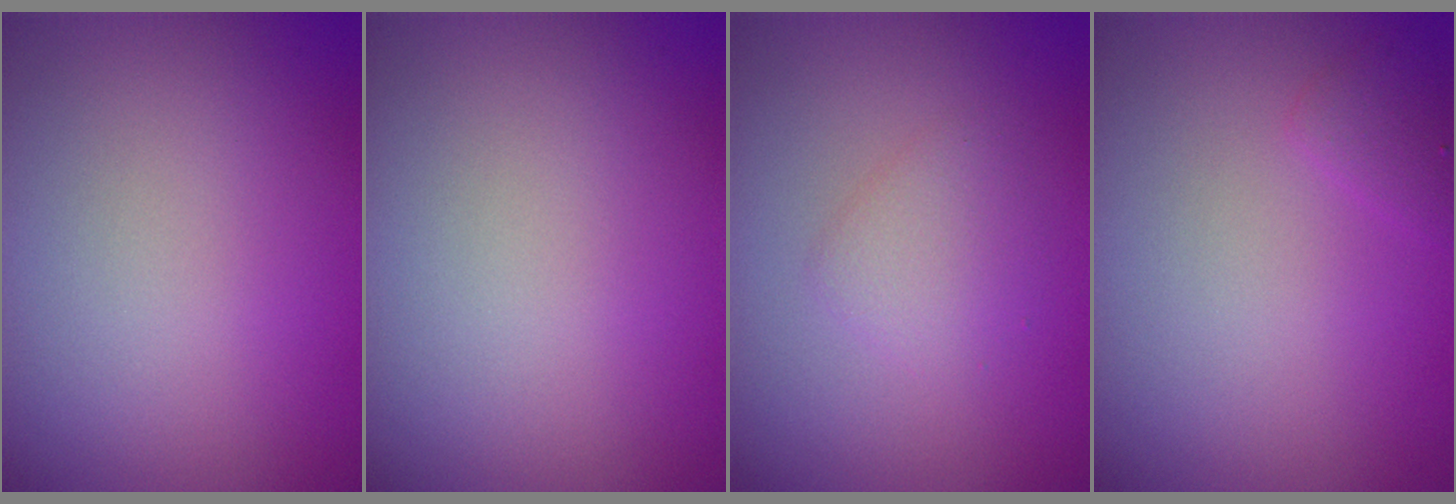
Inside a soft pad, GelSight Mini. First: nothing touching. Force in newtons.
{"total": 0.0}
{"total": 1.9, "press": 1.9, "slide": 0.2}
{"total": 1.1, "press": 1.1, "slide": 0.1}